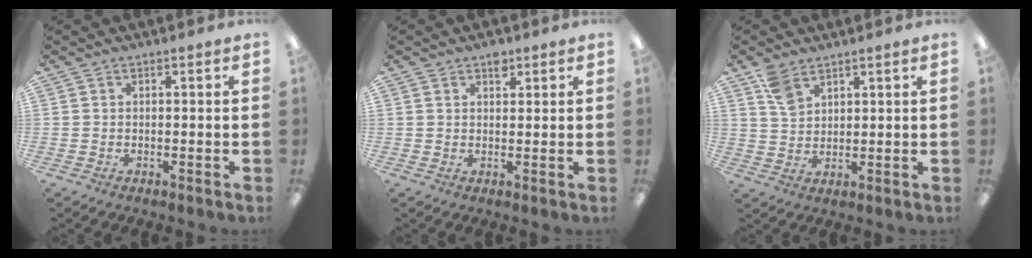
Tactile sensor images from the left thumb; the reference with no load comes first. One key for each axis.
{"total": 3.2, "fx": 2.0, "fy": 1.9, "fz": 1.5, "tx": -0.008, "ty": -0.007, "tz": 0.032}
{"total": 5.9, "fx": 4.4, "fy": 3.0, "fz": 2.6, "tx": -0.055, "ty": -0.015, "tz": 0.083}